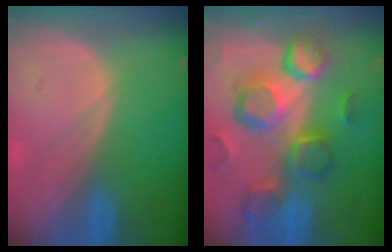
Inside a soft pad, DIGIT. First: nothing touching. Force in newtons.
{"total": 12.5, "press": 10.9, "slide": 6.1}